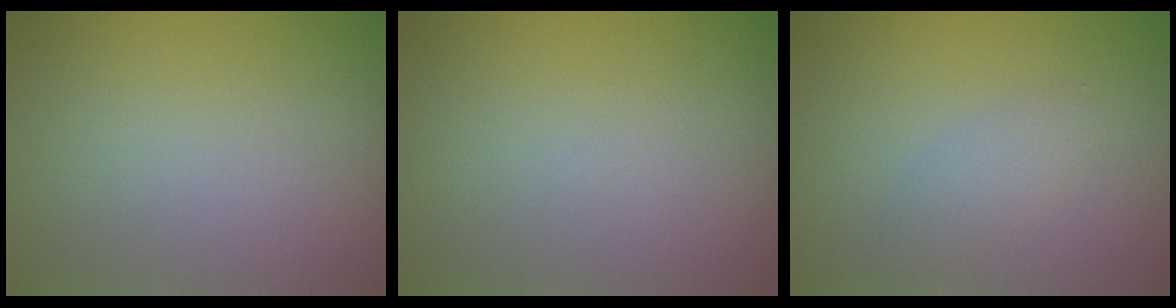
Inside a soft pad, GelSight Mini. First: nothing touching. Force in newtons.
{"total": 0.0}
{"total": 1.6, "press": 1.6, "slide": 0.1}